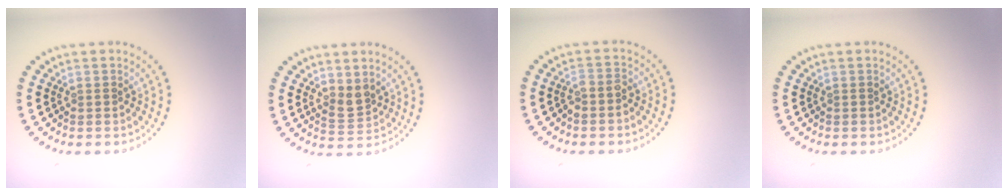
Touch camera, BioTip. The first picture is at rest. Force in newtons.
{"total": 1.8, "press": 1.5, "slide": 1.0}
{"total": 1.2, "press": 0.9, "slide": 0.8}
{"total": 0.0}